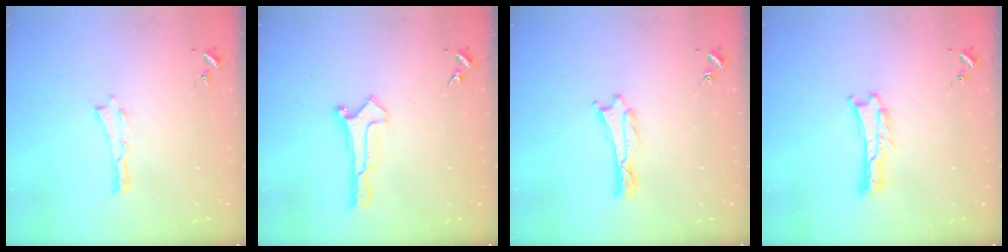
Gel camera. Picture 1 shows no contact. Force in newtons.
{"total": 0.0}
{"total": 0.6, "press": 0.6, "slide": 0.1}
{"total": 0.0}